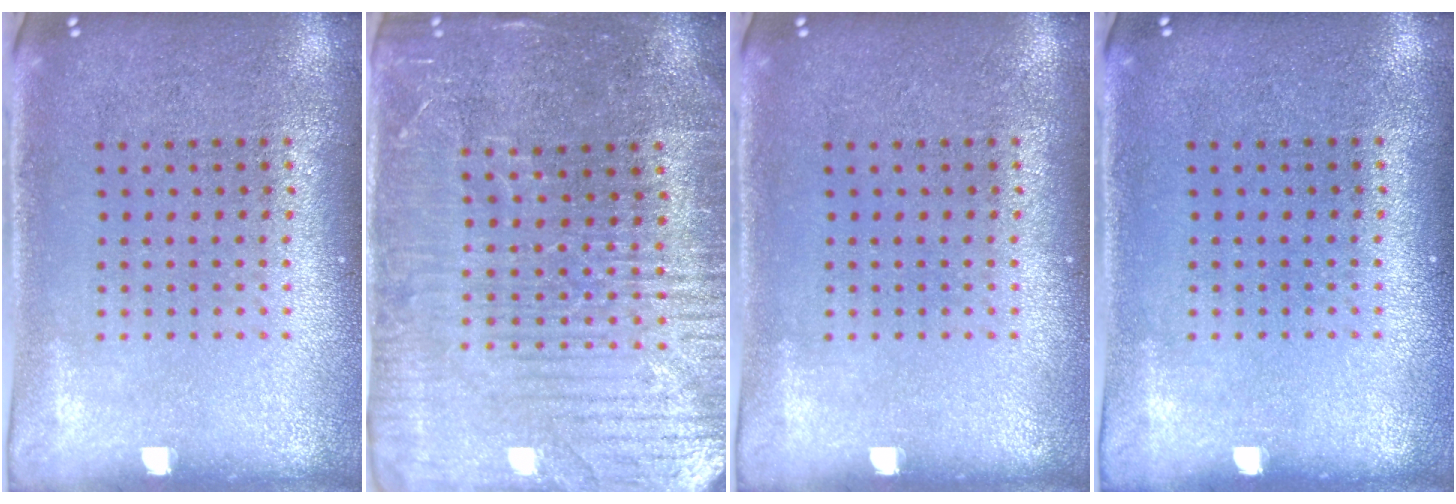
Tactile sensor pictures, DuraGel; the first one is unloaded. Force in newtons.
{"total": 4.5, "press": 4.3, "slide": 1.5}
{"total": 0.0}
{"total": 0.0}